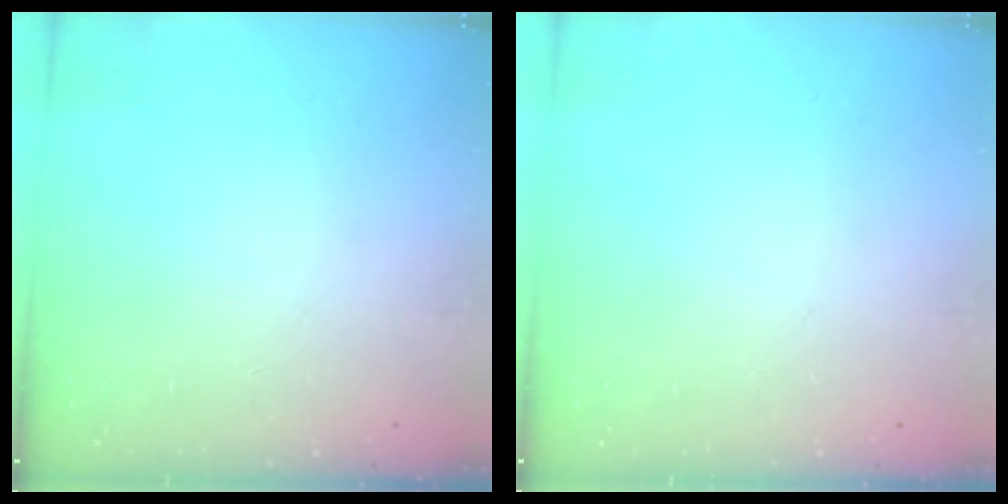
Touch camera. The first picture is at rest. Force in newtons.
{"total": 0.0}